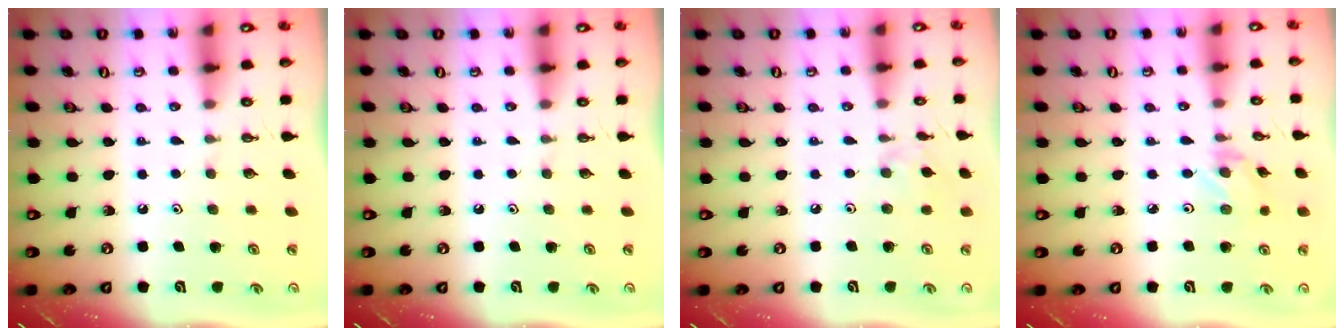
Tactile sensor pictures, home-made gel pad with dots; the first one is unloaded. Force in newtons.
{"total": 0.0}
{"total": 2.6, "press": 2.6, "slide": 0.4}
{"total": 1.2, "press": 1.2, "slide": 0.2}